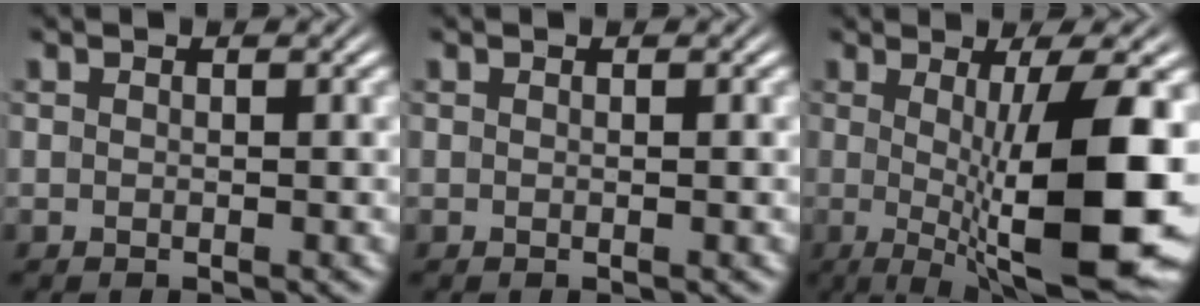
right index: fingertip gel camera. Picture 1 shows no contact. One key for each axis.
{"total": 0.0}
{"total": 11.1, "fx": -0.9, "fy": 2.3, "fz": 10.9, "tx": -0.151, "ty": -0.011, "tz": 0.000}